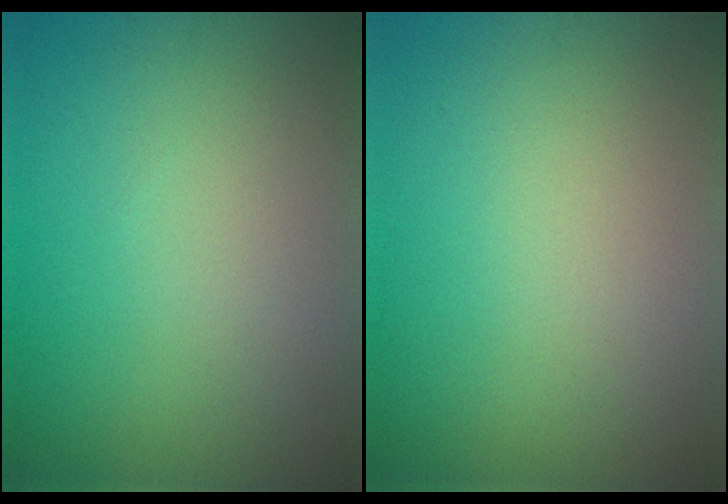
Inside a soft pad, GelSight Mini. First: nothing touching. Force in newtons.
{"total": 0.0}